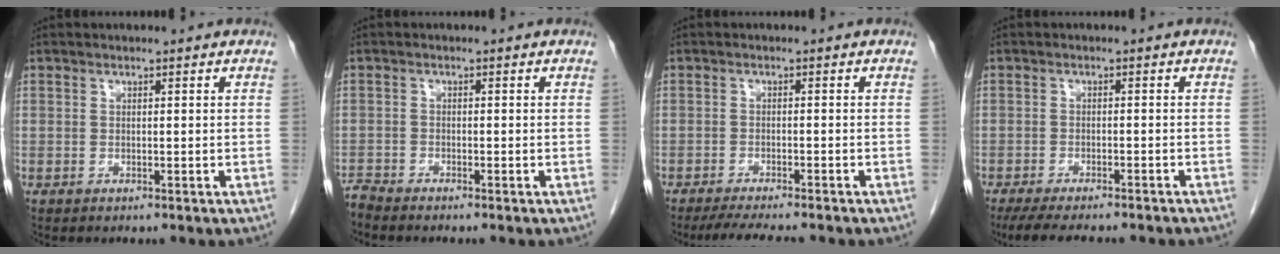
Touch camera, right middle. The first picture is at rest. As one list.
[{"total": 1.6, "force": [-1.6, -0.3, -0.1], "torque": [0.004, -0.007, -0.032]}, {"total": 7.1, "force": [-6.2, 0.7, 3.5], "torque": [-0.052, -0.017, -0.095]}, {"total": 12.4, "force": [-10.7, 2.3, 6.0], "torque": [-0.083, -0.017, -0.141]}]